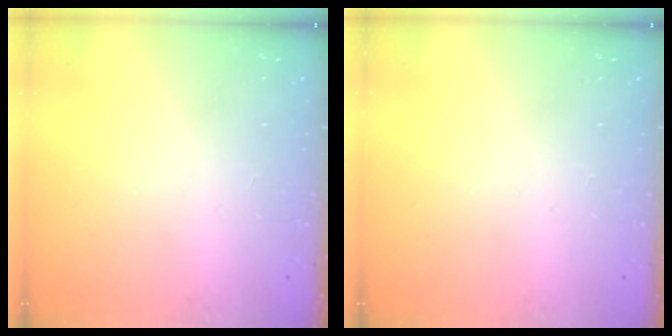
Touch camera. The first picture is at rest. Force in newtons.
{"total": 0.0}